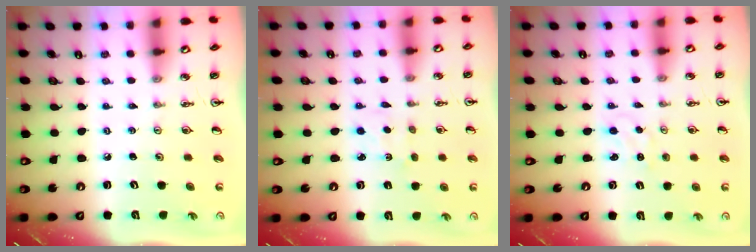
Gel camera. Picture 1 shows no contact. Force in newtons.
{"total": 1.5, "press": 1.4, "slide": 0.4}
{"total": 1.2, "press": 1.1, "slide": 0.2}